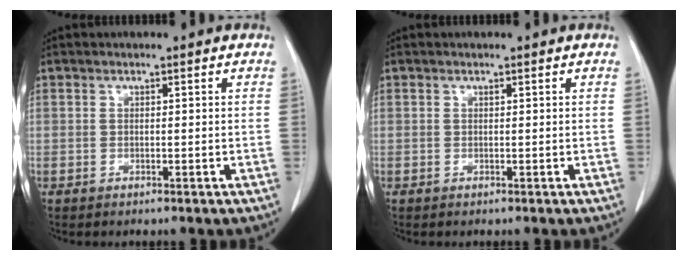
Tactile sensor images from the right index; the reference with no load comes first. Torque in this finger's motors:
{"motor_torque": [0.01, -0.01, 0.00, 0.00]}